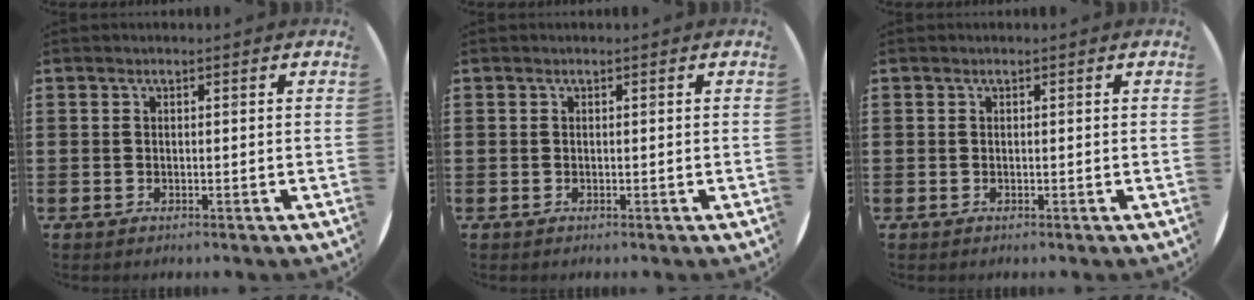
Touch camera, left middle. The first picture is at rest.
{"total": 0.0}
{"total": 0.0}